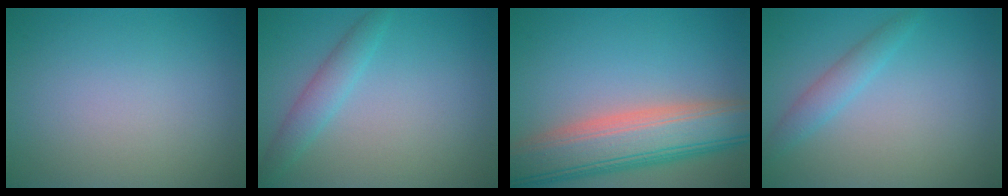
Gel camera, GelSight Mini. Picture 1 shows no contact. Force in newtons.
{"total": 2.3, "press": 2.3, "slide": 0.1}
{"total": 9.3, "press": 9.3, "slide": 0.7}
{"total": 1.9, "press": 1.9, "slide": 0.1}